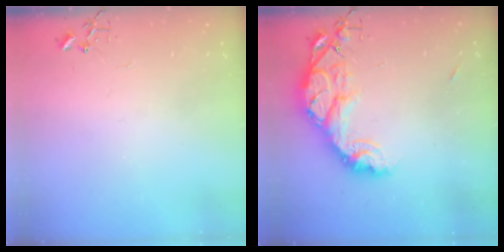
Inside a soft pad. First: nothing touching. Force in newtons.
{"total": 15.7, "press": 15.7, "slide": 1.4}